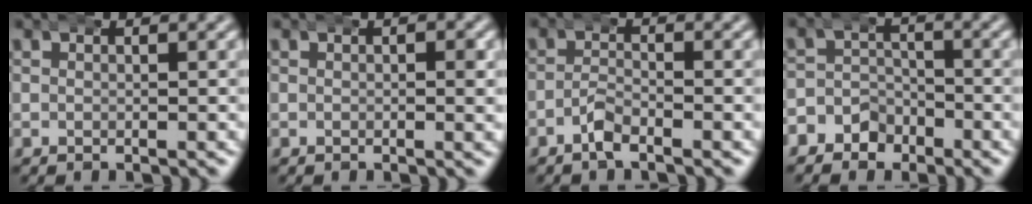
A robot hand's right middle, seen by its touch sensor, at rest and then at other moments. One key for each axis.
{"total": 1.1, "fx": 0.3, "fy": 0.4, "fz": 1.0, "tx": -0.010, "ty": 0.004, "tz": 0.002}
{"total": 2.2, "fx": -1.8, "fy": 0.6, "fz": 1.1, "tx": -0.019, "ty": 0.005, "tz": -0.039}
{"total": 5.4, "fx": -3.2, "fy": 4.2, "fz": 1.1, "tx": -0.019, "ty": 0.003, "tz": -0.069}